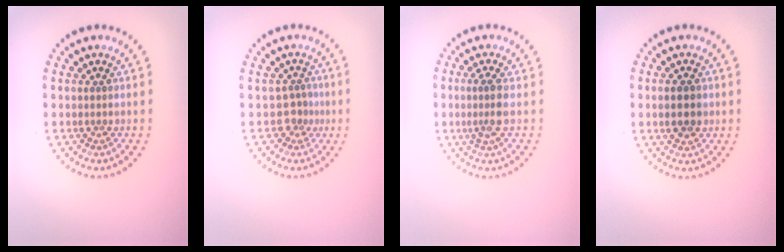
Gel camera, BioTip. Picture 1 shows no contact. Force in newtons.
{"total": 1.9, "press": 1.2, "slide": 1.4}
{"total": 2.2, "press": 1.9, "slide": 1.2}
{"total": 2.5, "press": 2.5, "slide": 0.2}